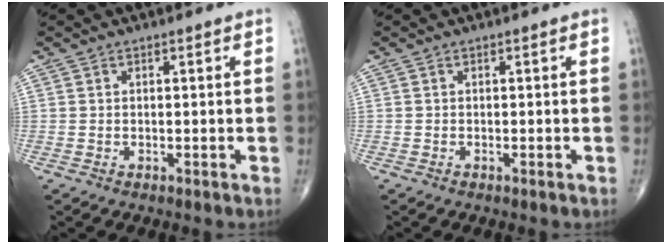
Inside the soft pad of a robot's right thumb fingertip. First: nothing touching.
{"total": 0.0}